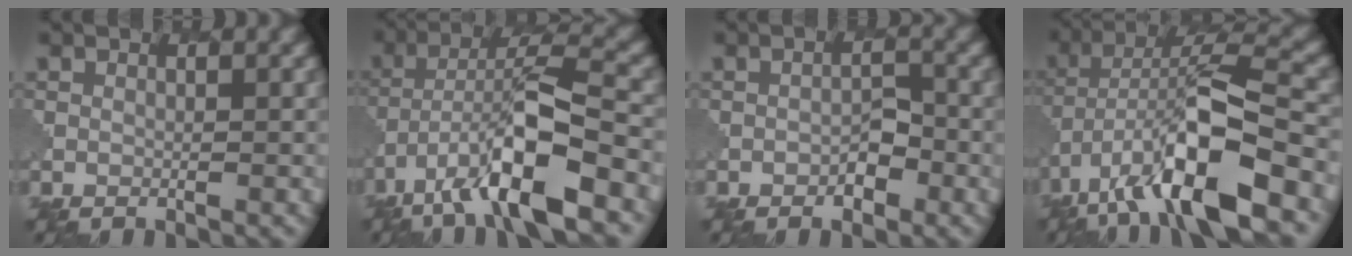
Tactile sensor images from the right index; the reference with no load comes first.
{"total": 10.5, "force": [-5.6, 2.7, 8.4], "torque": [-0.142, 0.014, -0.104]}
{"total": 1.7, "force": [-1.0, 0.9, 1.1], "torque": [-0.011, 0.005, -0.014]}
{"total": 11.7, "force": [-5.7, 3.5, 9.6], "torque": [-0.172, 0.012, -0.100]}